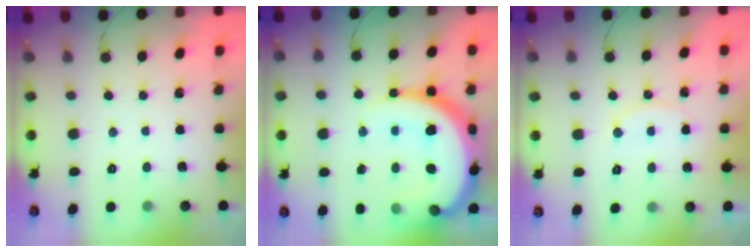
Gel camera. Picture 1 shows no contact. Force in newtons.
{"total": 24.2, "press": 24.1, "slide": 2.1}
{"total": 7.7, "press": 7.7, "slide": 0.2}